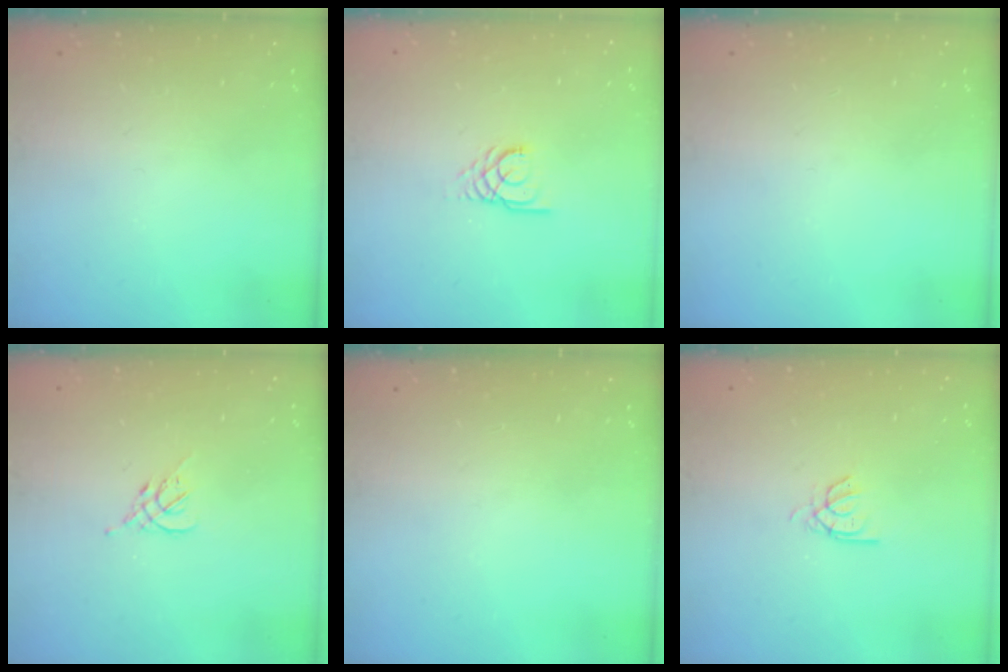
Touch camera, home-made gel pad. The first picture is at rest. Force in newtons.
{"total": 3.2, "press": 3.2, "slide": 0.2}
{"total": 0.0}
{"total": 1.2, "press": 1.1, "slide": 0.5}
{"total": 0.0}
{"total": 2.3, "press": 2.3, "slide": 0.2}